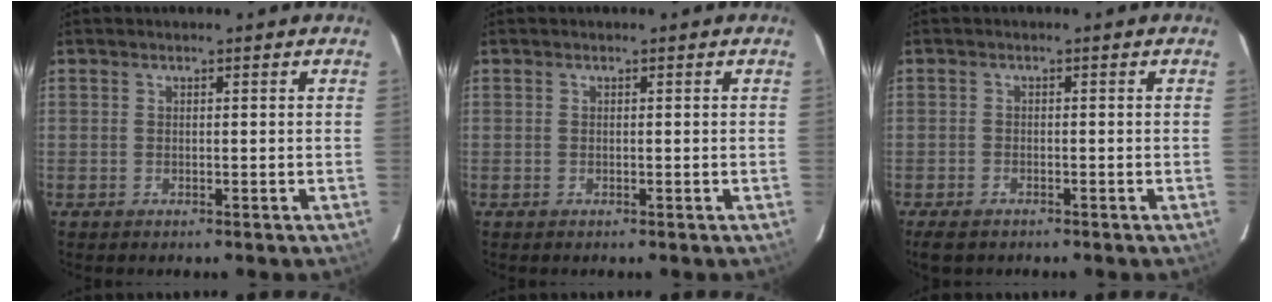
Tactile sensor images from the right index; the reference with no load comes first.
{"total": 0.0}
{"total": 3.6, "force": [-2.7, 1.8, 1.6], "torque": [-0.045, -0.008, -0.049]}